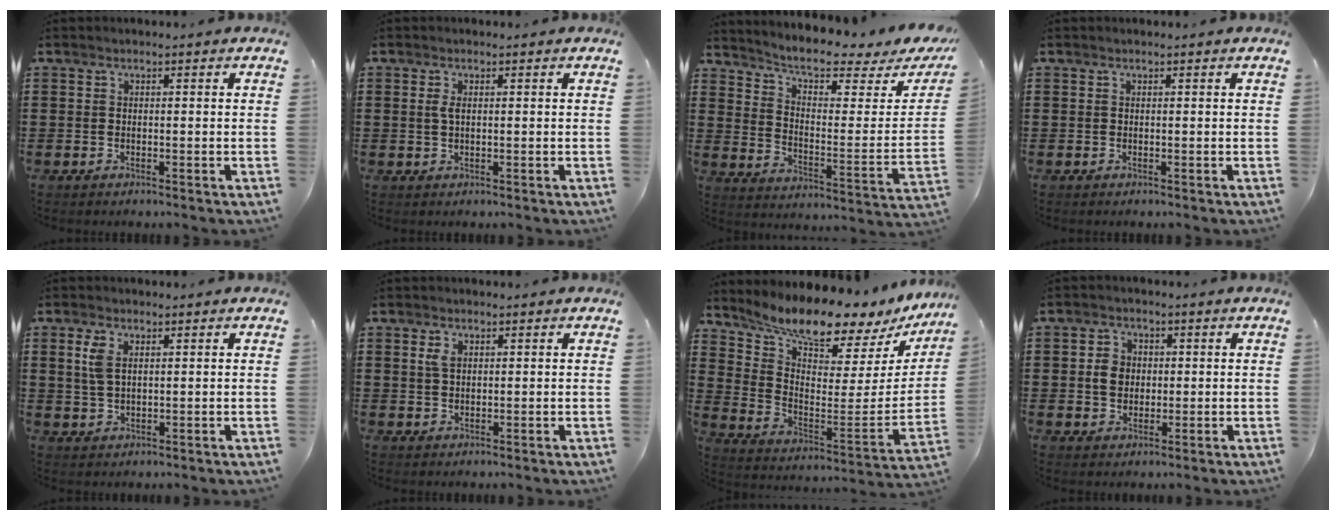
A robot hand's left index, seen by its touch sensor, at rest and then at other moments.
{"total": 1.6, "force": [0.4, 0.6, 1.5], "torque": [-0.039, 0.001, 0.003]}
{"total": 6.3, "force": [5.3, 1.0, 3.3], "torque": [-0.074, -0.043, 0.083]}
{"total": 0.0}
{"total": 3.7, "force": [1.3, 2.0, 2.8], "torque": [-0.064, 0.010, 0.021]}
{"total": 2.1, "force": [0.8, 1.2, 1.4], "torque": [-0.032, 0.006, 0.015]}
{"total": 7.6, "force": [7.0, -0.2, 3.0], "torque": [-0.079, -0.076, 0.109]}
{"total": 3.6, "force": [0.2, 3.1, 1.8], "torque": [-0.045, 0.010, -0.001]}